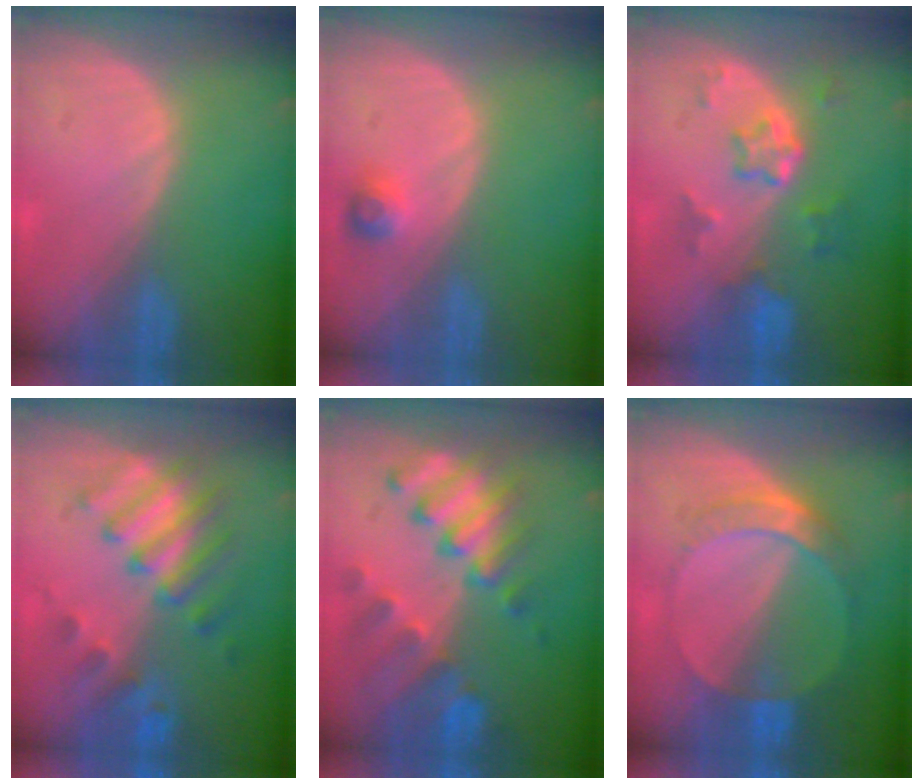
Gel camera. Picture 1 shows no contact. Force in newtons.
{"total": 2.2, "press": 2.2, "slide": 0.4}
{"total": 5.8, "press": 5.2, "slide": 2.5}
{"total": 8.0, "press": 7.7, "slide": 1.9}
{"total": 10.1, "press": 8.8, "slide": 4.9}
{"total": 7.2, "press": 6.4, "slide": 3.3}